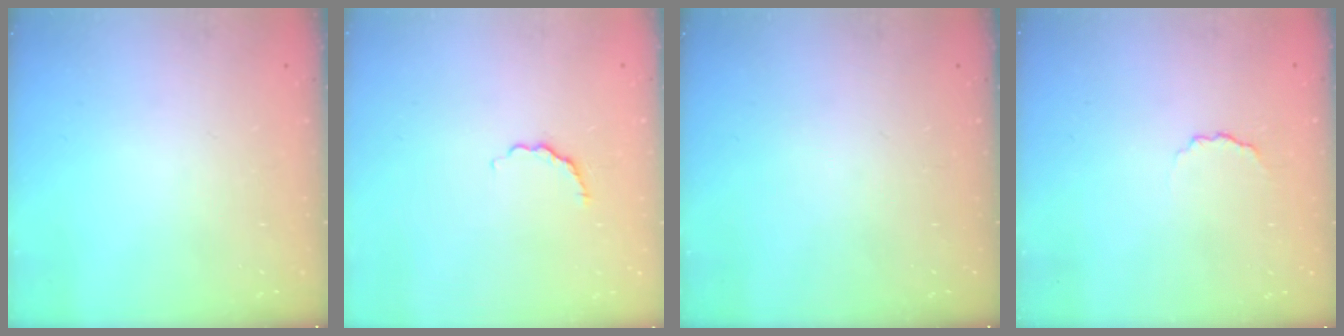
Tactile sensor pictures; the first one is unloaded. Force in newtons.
{"total": 3.4, "press": 3.3, "slide": 0.6}
{"total": 0.0}
{"total": 3.1, "press": 3.0, "slide": 0.7}